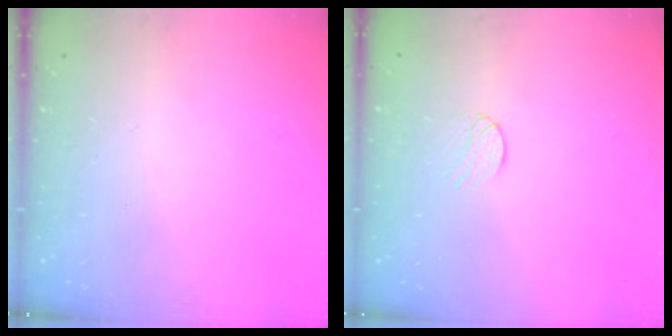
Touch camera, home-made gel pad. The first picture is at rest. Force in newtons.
{"total": 3.7, "press": 3.7, "slide": 0.4}